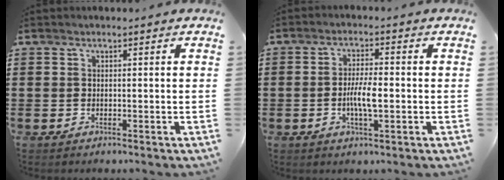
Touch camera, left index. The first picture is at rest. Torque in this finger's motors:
{"motor_torque": [0.52, 0.41, 0.20, 0.07]}